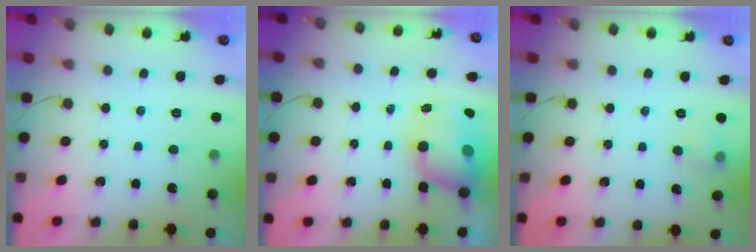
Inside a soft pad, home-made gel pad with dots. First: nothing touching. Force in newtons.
{"total": 8.9, "press": 8.7, "slide": 1.7}
{"total": 5.8, "press": 5.6, "slide": 1.6}